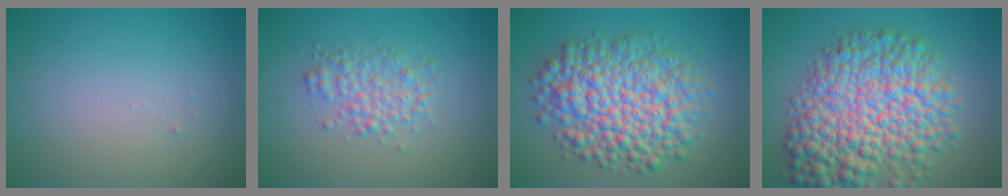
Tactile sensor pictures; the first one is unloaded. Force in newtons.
{"total": 2.7, "press": 2.7, "slide": 0.0}
{"total": 9.8, "press": 9.8, "slide": 0.2}
{"total": 11.6, "press": 11.6, "slide": 0.4}